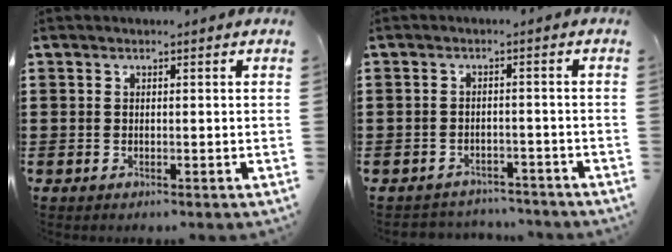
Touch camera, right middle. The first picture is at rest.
{"total": 2.4, "force": [-2.4, 0.5, -0.2], "torque": [-0.005, 0.000, -0.053]}